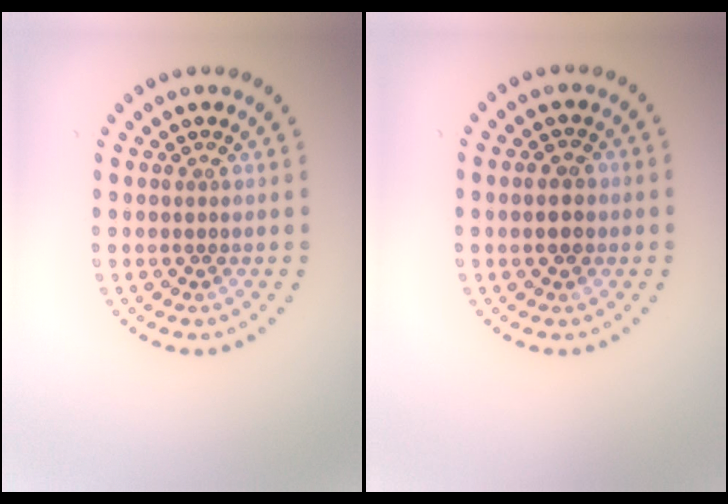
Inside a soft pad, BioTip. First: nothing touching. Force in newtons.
{"total": 2.1, "press": 2.1, "slide": 0.2}